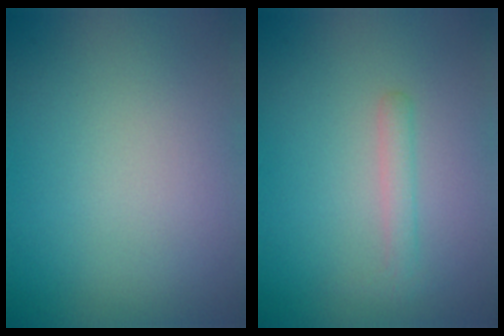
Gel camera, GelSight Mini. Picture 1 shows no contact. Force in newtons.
{"total": 1.4, "press": 1.4, "slide": 0.0}